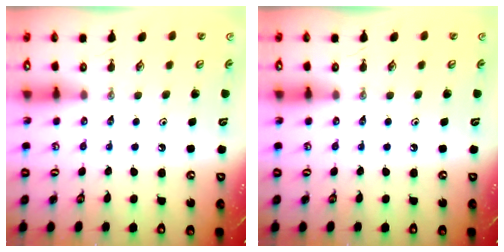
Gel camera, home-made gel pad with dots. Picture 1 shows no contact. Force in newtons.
{"total": 0.0}